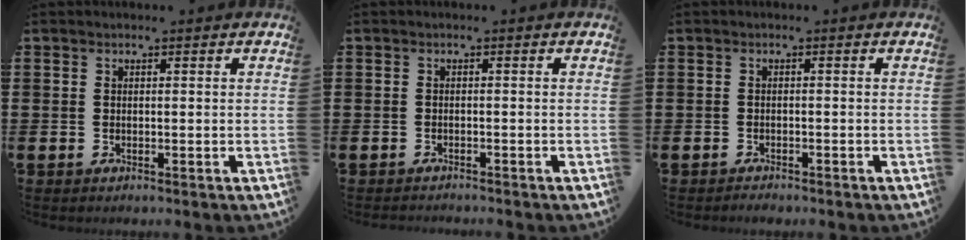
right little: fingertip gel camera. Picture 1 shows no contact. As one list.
[{"total": 0.7, "force": [-0.7, 0.0, 0.0], "torque": [-0.001, -0.002, -0.014]}, {"total": 0.7, "force": [-0.7, 0.1, 0.1], "torque": [-0.004, -0.001, -0.015]}]